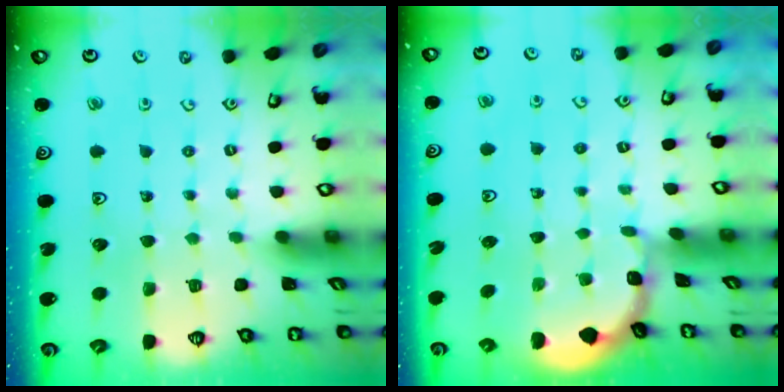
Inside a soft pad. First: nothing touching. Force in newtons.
{"total": 1.1, "press": 1.1, "slide": 0.1}